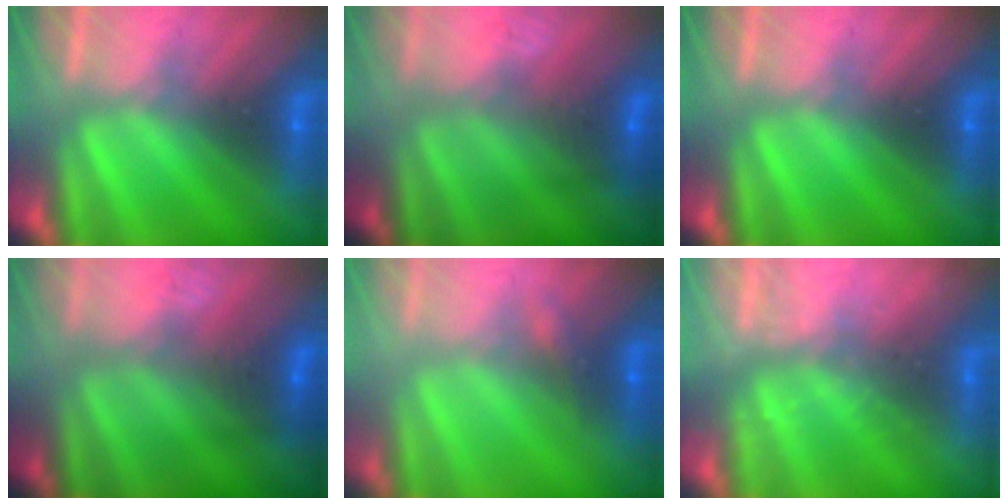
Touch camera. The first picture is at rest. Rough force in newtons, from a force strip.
{"total": 2.8}
{"total": 0.0}
{"total": 2.8}
{"total": 2.2}
{"total": 2.1}